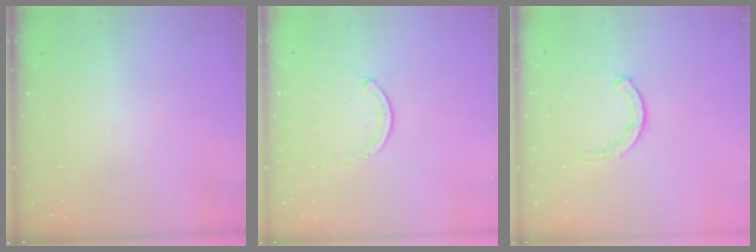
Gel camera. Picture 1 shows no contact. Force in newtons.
{"total": 0.6, "press": 0.5, "slide": 0.1}
{"total": 1.9, "press": 1.9, "slide": 0.3}